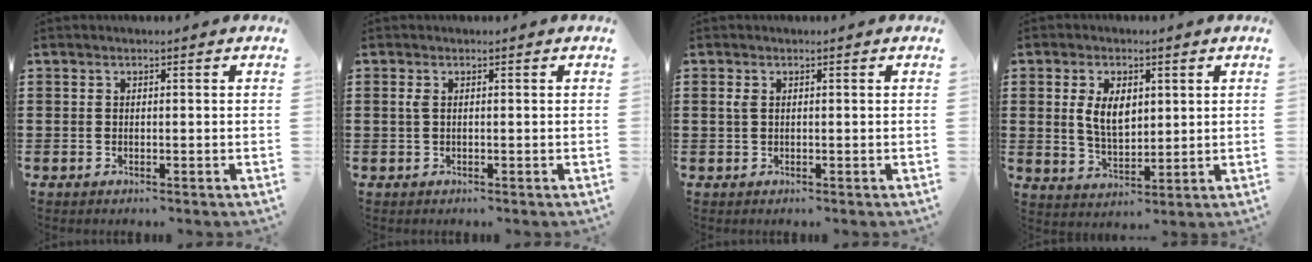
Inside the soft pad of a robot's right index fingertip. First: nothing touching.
{"total": 0.9, "force": [0.1, 0.2, 0.9], "torque": [-0.018, 0.002, 0.000]}
{"total": 0.8, "force": [0.3, 0.4, 0.6], "torque": [-0.013, 0.004, 0.004]}
{"total": 6.0, "force": [1.2, 3.5, 4.7], "torque": [-0.085, 0.005, 0.017]}